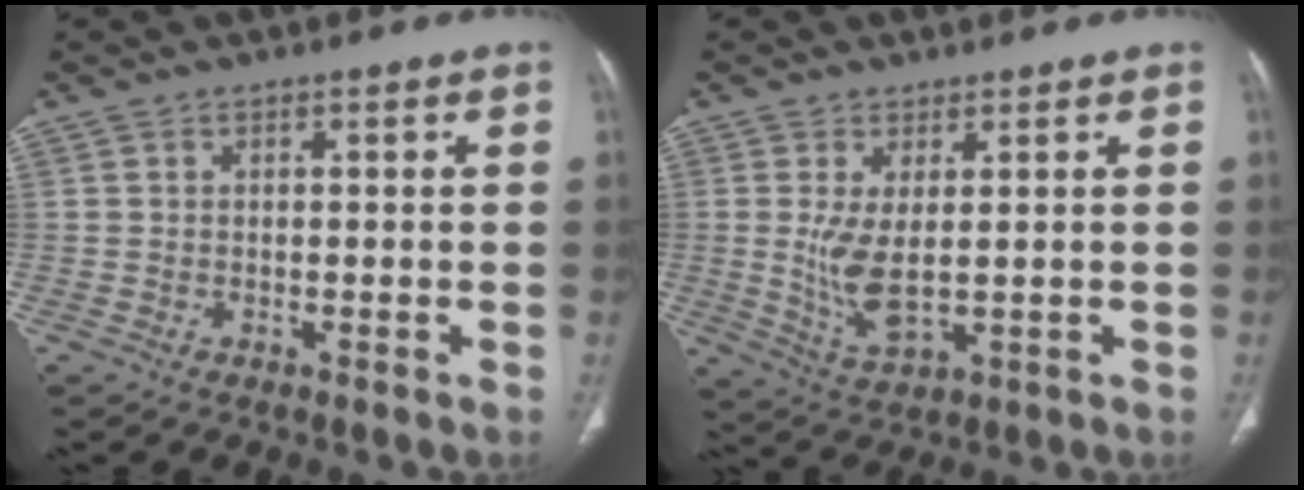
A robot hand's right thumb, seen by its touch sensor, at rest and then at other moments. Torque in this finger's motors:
{"motor_torque": [-0.68, 0.40, 0.41, 0.85, 0.07]}